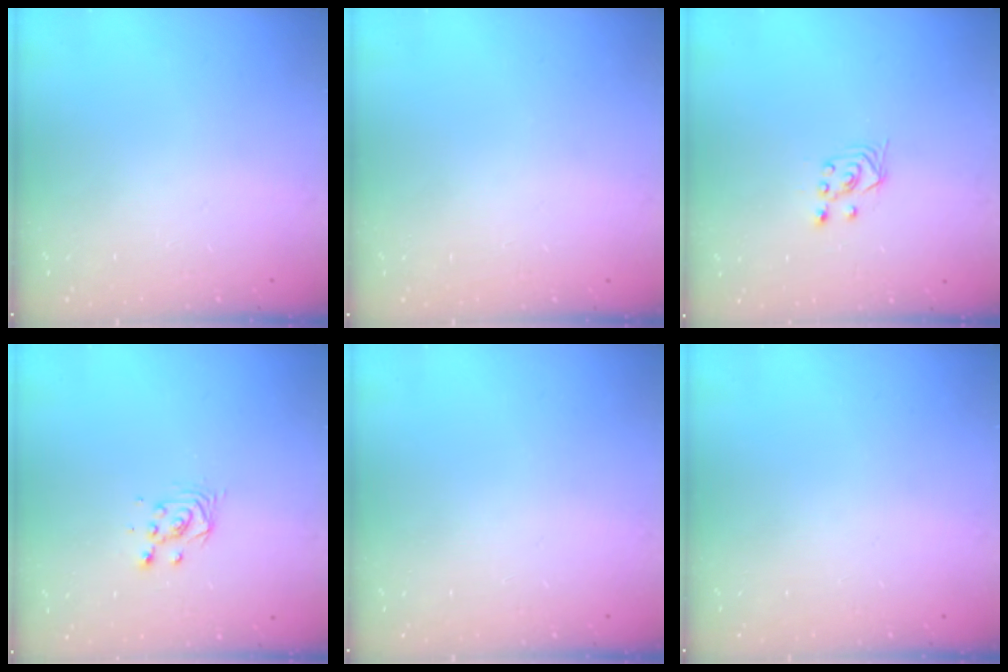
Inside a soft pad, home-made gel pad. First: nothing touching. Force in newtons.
{"total": 0.0}
{"total": 2.8, "press": 2.4, "slide": 1.4}
{"total": 3.9, "press": 3.9, "slide": 0.3}
{"total": 0.0}
{"total": 0.0}